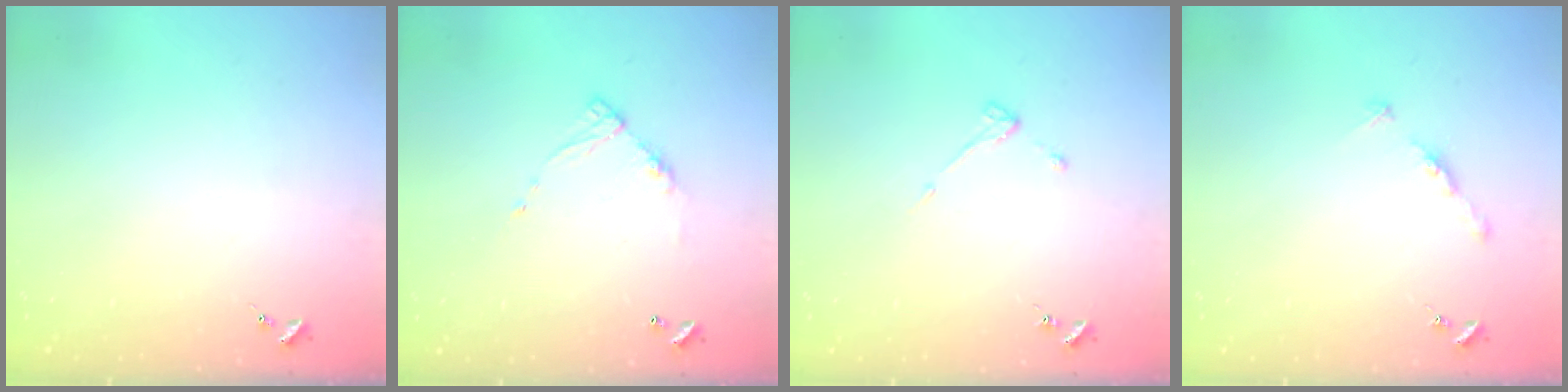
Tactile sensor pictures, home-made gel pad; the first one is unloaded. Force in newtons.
{"total": 8.8, "press": 8.8, "slide": 0.5}
{"total": 3.0, "press": 3.0, "slide": 0.6}
{"total": 4.8, "press": 4.7, "slide": 0.5}